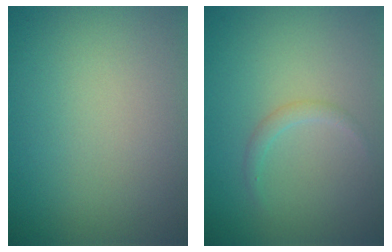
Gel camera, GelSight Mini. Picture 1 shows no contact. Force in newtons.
{"total": 1.0, "press": 1.0, "slide": 0.0}